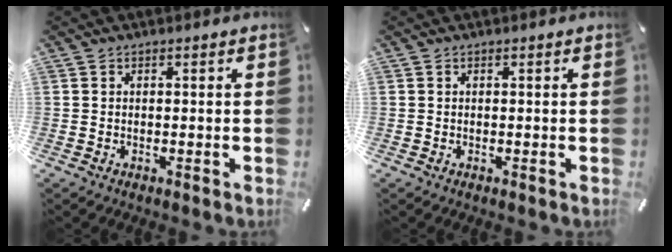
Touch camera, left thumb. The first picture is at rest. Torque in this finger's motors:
{"motor_torque": [0.00, 0.00, 0.00, 0.00, 0.00]}